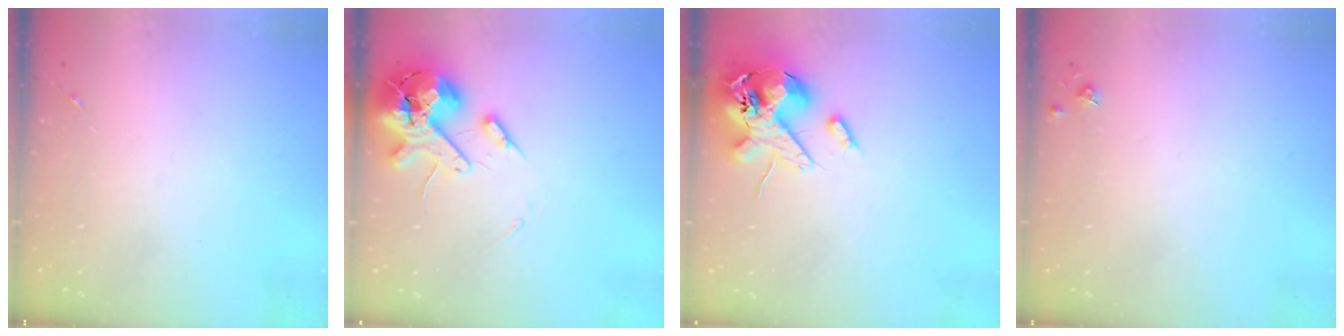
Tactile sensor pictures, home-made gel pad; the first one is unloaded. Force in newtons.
{"total": 14.6, "press": 14.4, "slide": 2.4}
{"total": 15.7, "press": 15.5, "slide": 2.7}
{"total": 3.8, "press": 3.8, "slide": 0.5}